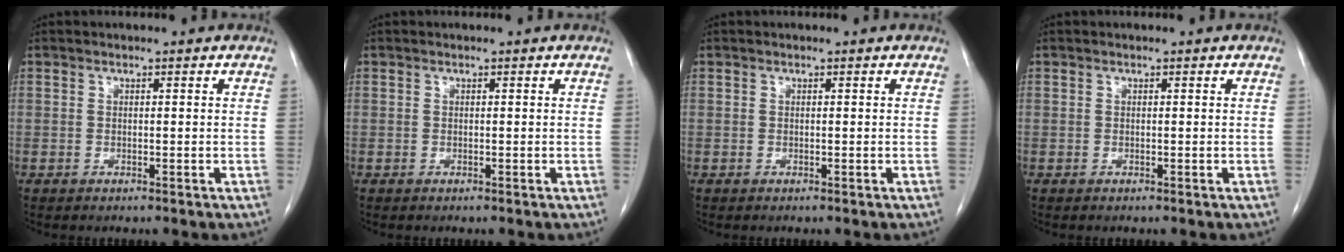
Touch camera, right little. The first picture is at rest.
{"total": 0.0}
{"total": 0.0}
{"total": 0.0}